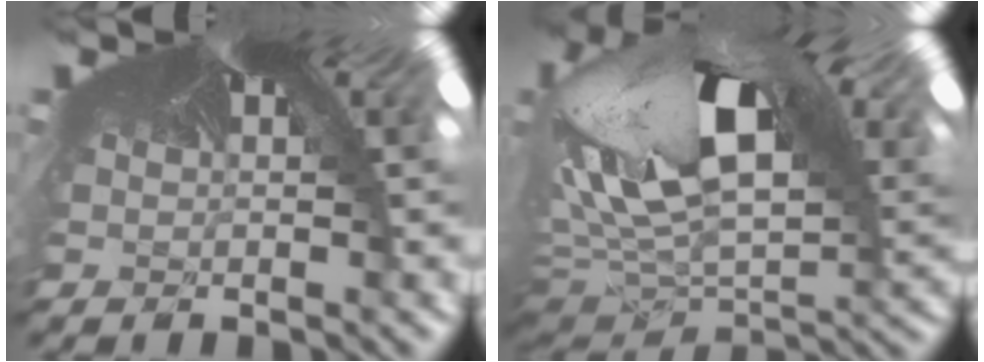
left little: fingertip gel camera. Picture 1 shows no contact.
{"total": 4.3, "force": [-2.5, 2.6, 2.4], "torque": [-0.101, -0.050, -0.028]}